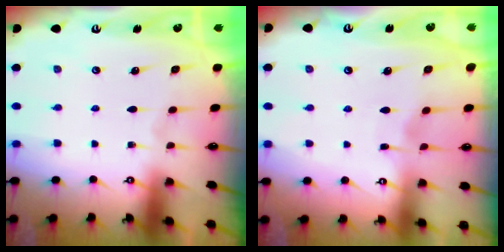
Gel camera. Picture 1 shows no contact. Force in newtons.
{"total": 2.6, "press": 2.6, "slide": 0.3}